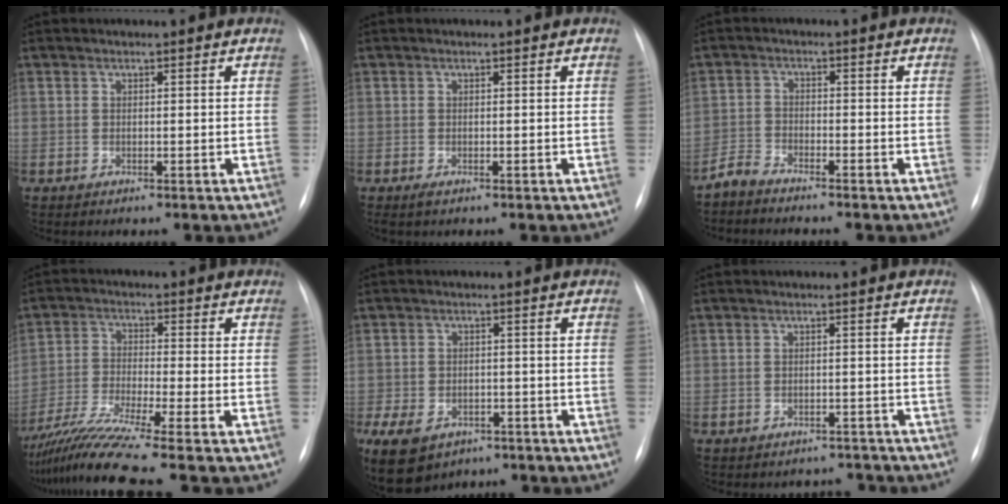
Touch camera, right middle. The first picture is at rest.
{"total": 0.6, "force": [-0.3, 0.2, 0.5], "torque": [-0.009, -0.002, -0.005]}
{"total": 2.6, "force": [-2.6, 0.3, 0.2], "torque": [-0.006, -0.008, -0.054]}
{"total": 10.2, "force": [-8.1, -2.1, 5.9], "torque": [-0.114, -0.029, -0.146]}
{"total": 19.6, "force": [-10.3, 14.1, 8.9], "torque": [-0.280, -0.017, -0.138]}
{"total": 3.7, "force": [-3.3, 1.6, -0.7], "torque": [0.014, 0.018, -0.042]}